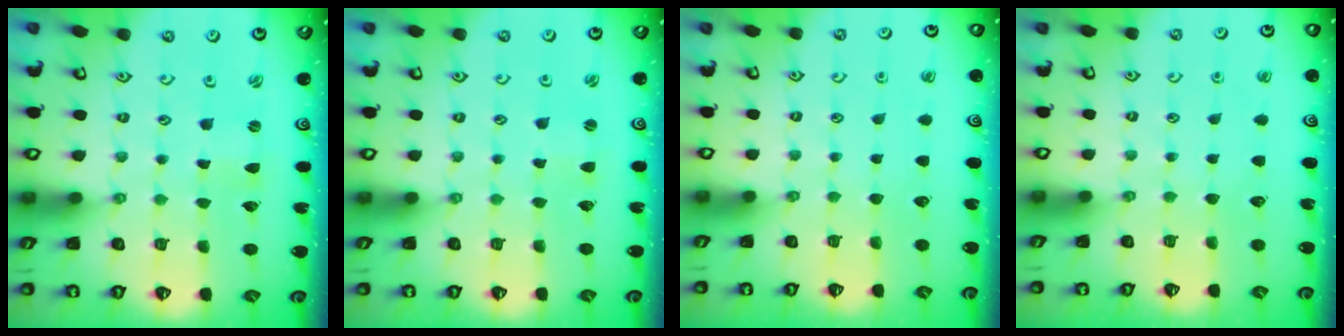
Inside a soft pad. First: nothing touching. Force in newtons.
{"total": 0.7, "press": 0.7, "slide": 0.1}
{"total": 0.0}
{"total": 0.0}